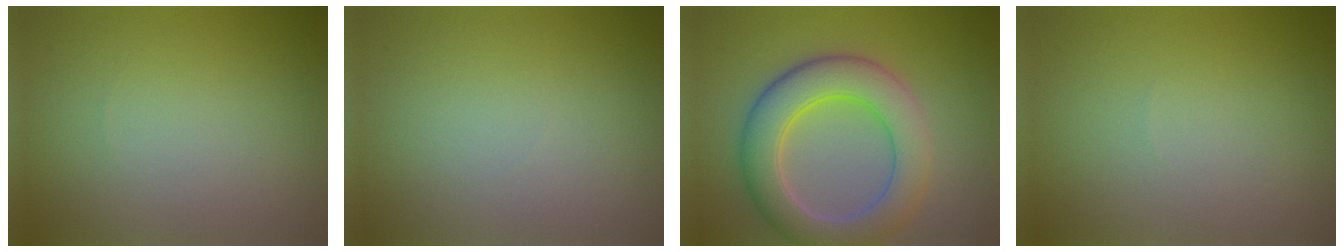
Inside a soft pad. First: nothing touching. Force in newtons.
{"total": 0.0}
{"total": 7.3, "press": 7.3, "slide": 0.7}
{"total": 0.0}